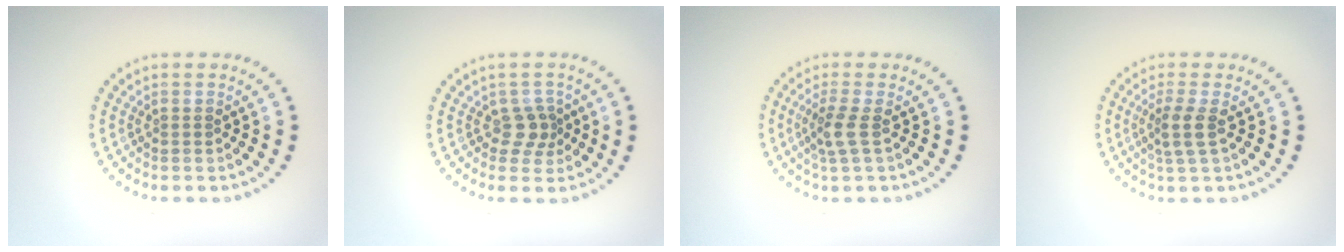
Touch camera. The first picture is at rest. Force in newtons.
{"total": 2.1, "press": 1.6, "slide": 1.3}
{"total": 2.1, "press": 1.7, "slide": 1.2}
{"total": 2.2, "press": 1.7, "slide": 1.3}